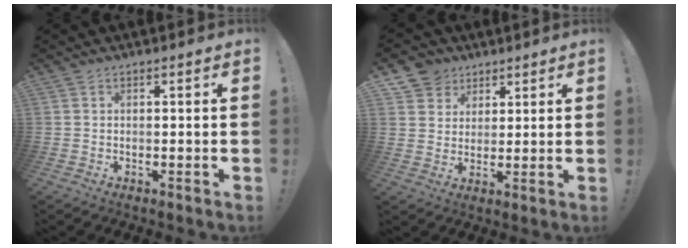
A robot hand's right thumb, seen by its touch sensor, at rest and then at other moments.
{"total": 6.8, "force": [3.7, 5.7, 0.7], "torque": [-0.015, -0.027, 0.076]}